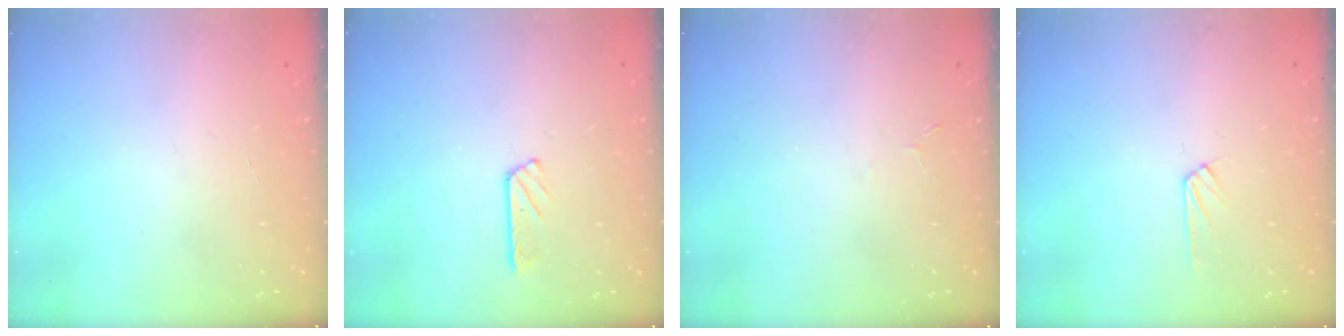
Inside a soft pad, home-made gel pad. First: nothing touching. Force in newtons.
{"total": 2.9, "press": 2.9, "slide": 0.3}
{"total": 1.9, "press": 1.9, "slide": 0.3}
{"total": 3.8, "press": 3.7, "slide": 0.6}